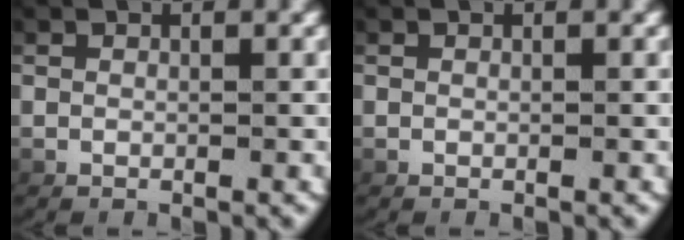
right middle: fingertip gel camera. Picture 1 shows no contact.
{"total": 0.0}